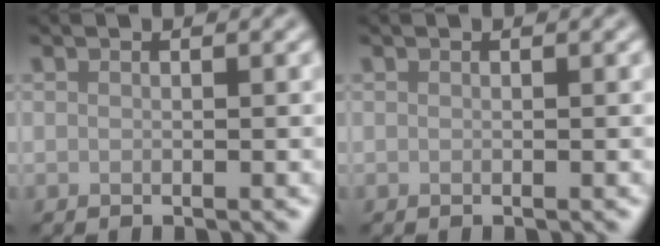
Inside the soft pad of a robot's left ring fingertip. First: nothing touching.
{"total": 0.0}